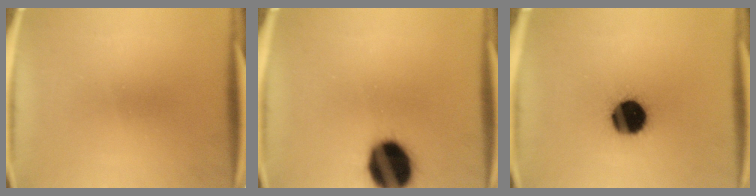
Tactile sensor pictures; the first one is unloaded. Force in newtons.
{"total": 18.3}
{"total": 16.2}